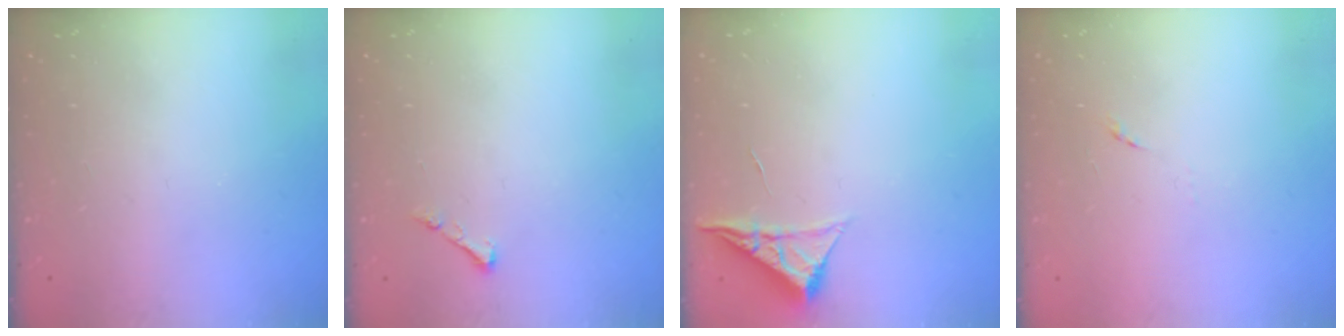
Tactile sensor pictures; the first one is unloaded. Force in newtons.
{"total": 3.3, "press": 3.3, "slide": 0.6}
{"total": 4.7, "press": 4.7, "slide": 0.7}
{"total": 5.7, "press": 5.6, "slide": 0.6}